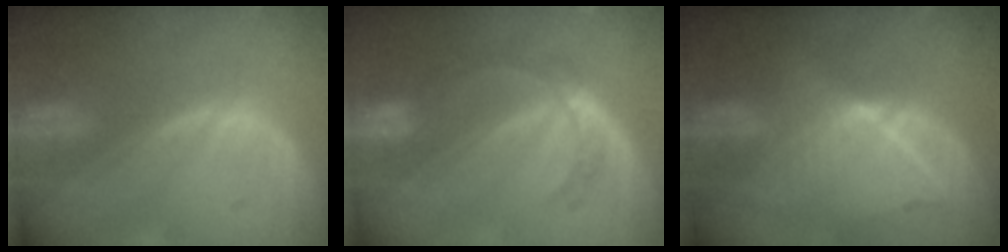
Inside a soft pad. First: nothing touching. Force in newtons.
{"total": 5.2, "press": 4.6, "slide": 2.2}
{"total": 9.1, "press": 8.1, "slide": 4.0}